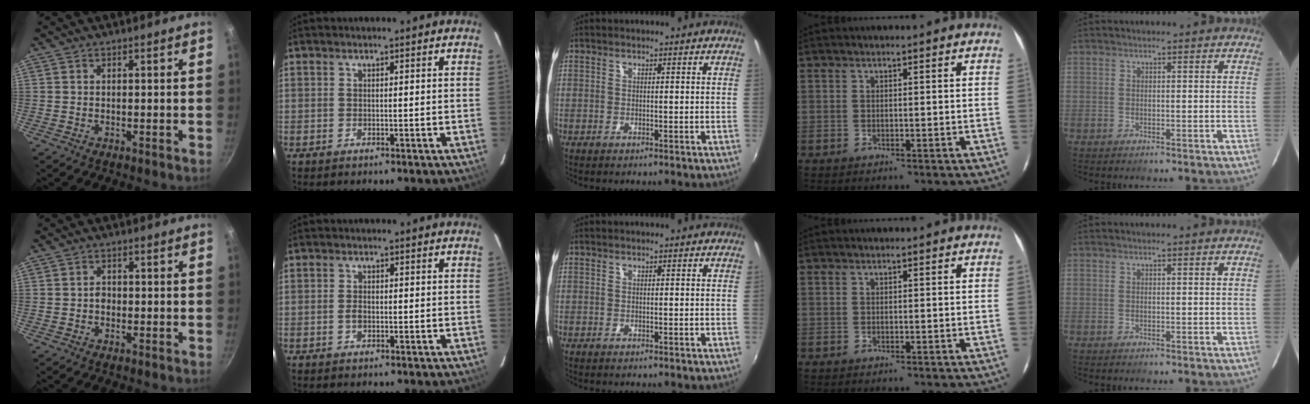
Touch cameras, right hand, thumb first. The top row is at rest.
{"thumb": {"total": 1.6, "force": [-0.3, 1.4, 0.8], "torque": [-0.007, 0.009, -0.005]}, "index": {"total": 1.5, "force": [-0.4, 1.0, 1.0], "torque": [-0.020, 0.002, -0.009]}}